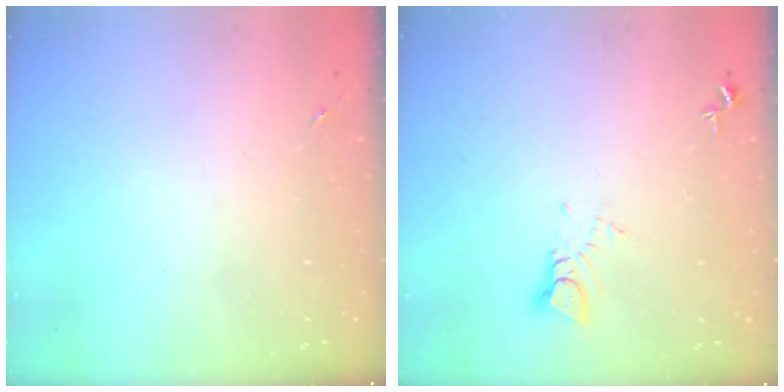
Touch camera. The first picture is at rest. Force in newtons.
{"total": 3.8, "press": 3.8, "slide": 0.3}